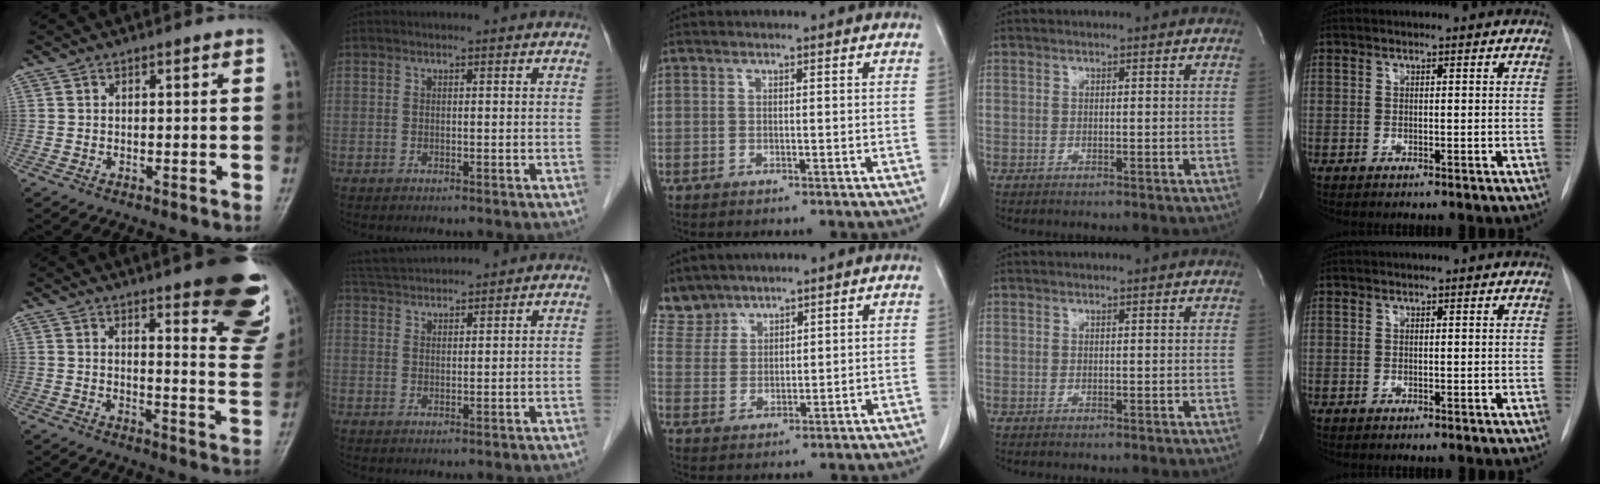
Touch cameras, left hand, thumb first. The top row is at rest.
{"thumb": {"total": 19.3, "force": [12.1, 4.8, 14.2], "torque": [-0.143, -0.070, 0.140]}, "index": {"total": 6.1, "force": [6.0, 0.1, 1.3], "torque": [-0.031, 0.036, 0.107]}, "middle": {"total": 4.6, "force": [4.3, 1.6, -0.5], "torque": [0.010, 0.004, 0.096]}}